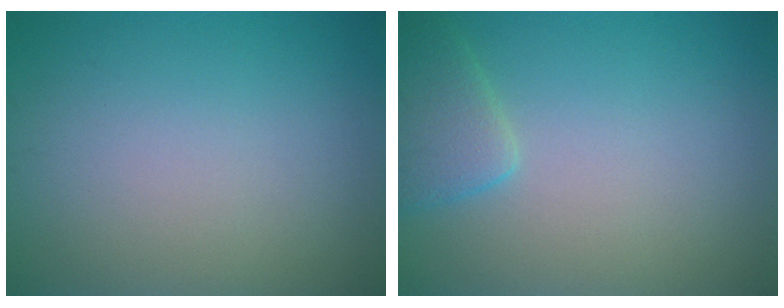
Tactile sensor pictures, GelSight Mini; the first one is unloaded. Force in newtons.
{"total": 2.8, "press": 2.7, "slide": 0.3}